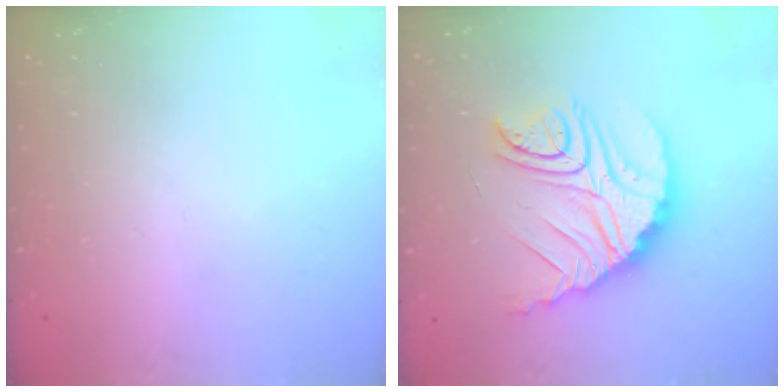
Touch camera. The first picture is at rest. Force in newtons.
{"total": 16.4, "press": 16.3, "slide": 1.7}